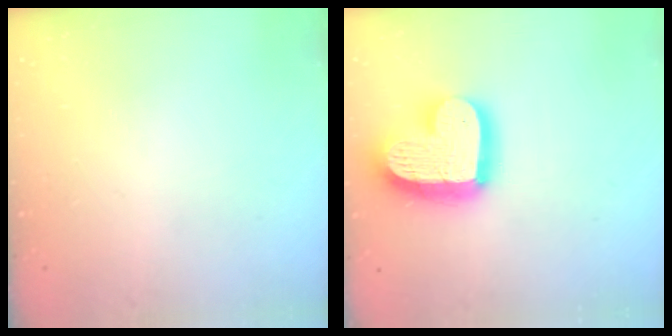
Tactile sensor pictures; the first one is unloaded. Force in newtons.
{"total": 19.1, "press": 19.0, "slide": 2.0}